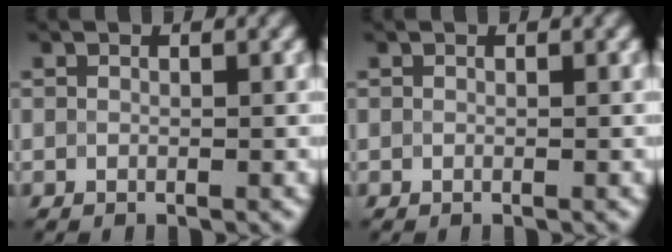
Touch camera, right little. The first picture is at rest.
{"total": 0.0}